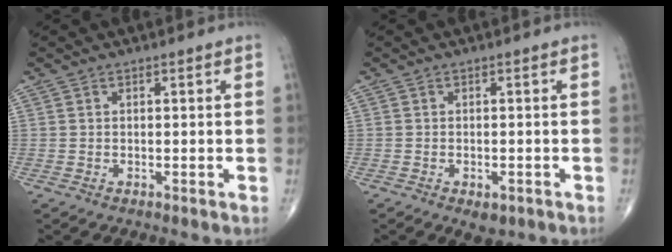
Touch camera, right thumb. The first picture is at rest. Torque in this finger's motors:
{"motor_torque": [0.18, 0.39, -0.06, -0.07, 0.03]}